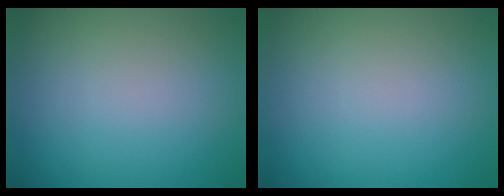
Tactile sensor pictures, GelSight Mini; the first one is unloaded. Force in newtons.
{"total": 0.0}